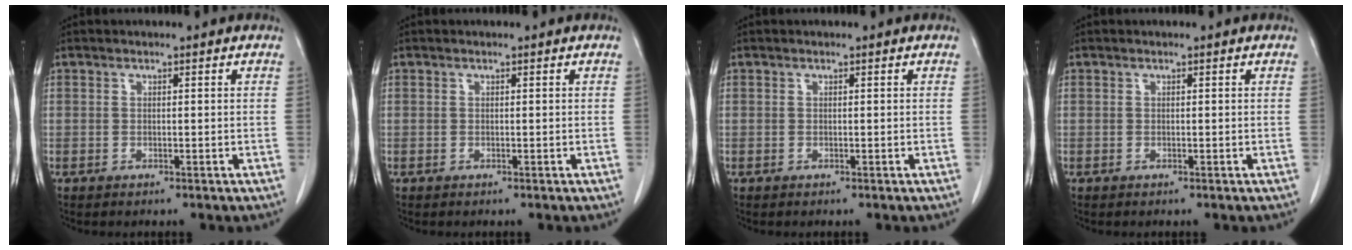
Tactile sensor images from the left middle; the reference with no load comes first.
{"total": 0.0}
{"total": 0.0}
{"total": 0.0}